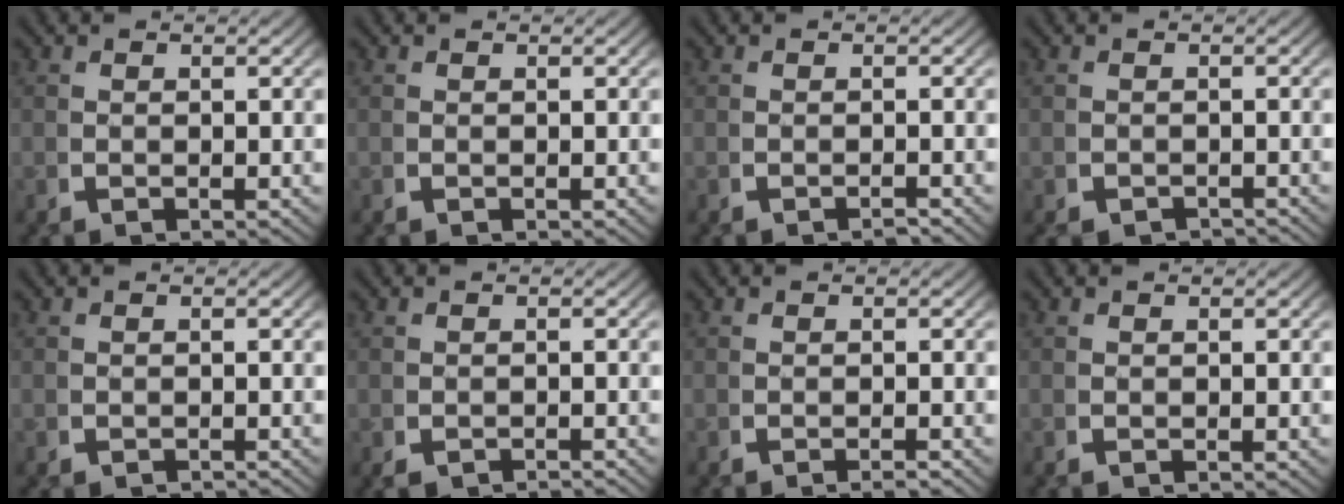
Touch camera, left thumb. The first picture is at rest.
{"total": 0.0}
{"total": 0.9, "force": [-0.8, -0.1, -0.1], "torque": [-0.001, -0.001, -0.015]}
{"total": 2.2, "force": [-2.1, 0.6, 0.1], "torque": [0.003, -0.007, -0.033]}
{"total": 1.2, "force": [-1.2, 0.3, 0.0], "torque": [0.000, -0.003, -0.019]}
{"total": 1.6, "force": [-1.5, 0.4, 0.3], "torque": [-0.008, -0.004, -0.025]}
{"total": 0.9, "force": [-0.9, -0.2, 0.0], "torque": [-0.001, -0.001, -0.018]}
{"total": 0.0}